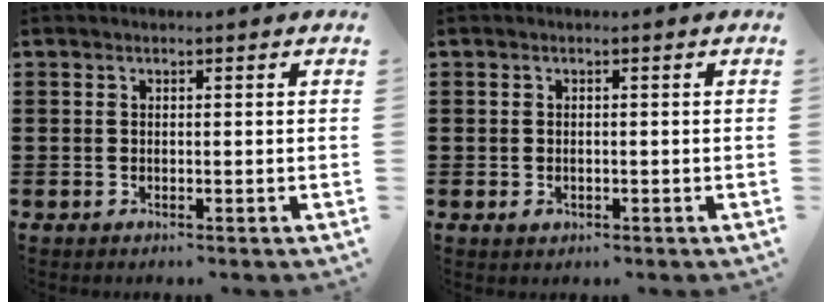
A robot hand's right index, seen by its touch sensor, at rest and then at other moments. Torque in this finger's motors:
{"motor_torque": [1.10, 1.03, 0.03, 0.01]}